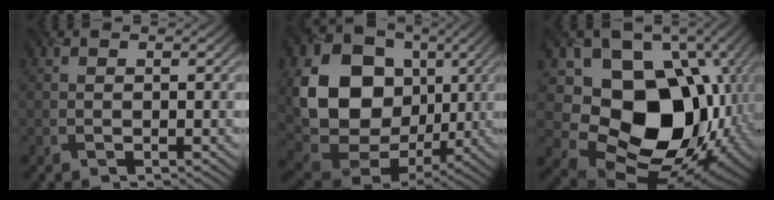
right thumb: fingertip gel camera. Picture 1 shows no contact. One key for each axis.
{"total": 16.3, "fx": 2.0, "fy": 13.3, "fz": 9.2, "tx": -0.211, "ty": -0.007, "tz": 0.043}
{"total": 17.6, "fx": 0.0, "fy": 14.1, "fz": 10.4, "tx": -0.176, "ty": -0.041, "tz": 0.025}